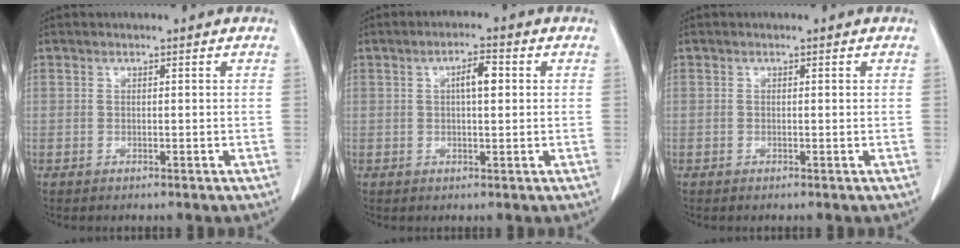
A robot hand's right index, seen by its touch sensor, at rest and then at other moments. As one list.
[{"total": 3.7, "force": [0.8, 0.9, 3.5], "torque": [-0.060, 0.008, 0.012]}, {"total": 0.0}]